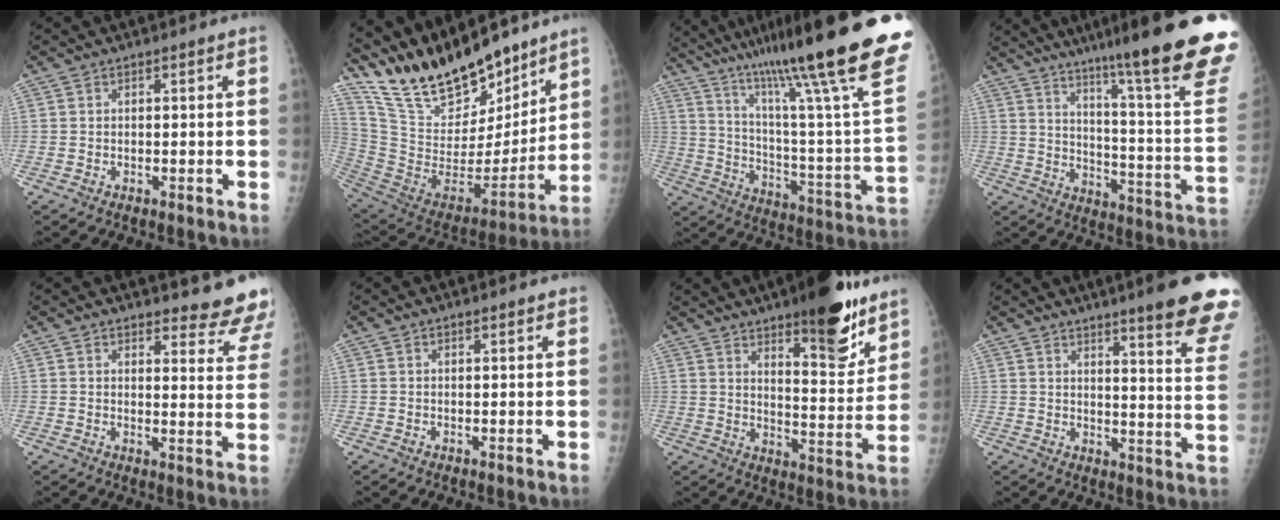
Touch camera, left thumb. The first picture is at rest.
{"total": 26.8, "force": [21.8, 8.9, 12.8], "torque": [-0.195, -0.093, 0.382]}
{"total": 35.5, "force": [24.7, 2.8, 25.3], "torque": [-0.316, -0.104, 0.367]}
{"total": 28.8, "force": [20.3, 1.9, 20.3], "torque": [-0.240, -0.111, 0.282]}
{"total": 12.4, "force": [12.0, 1.9, 2.6], "torque": [0.005, -0.113, 0.117]}
{"total": 1.2, "force": [1.0, 0.2, 0.5], "torque": [-0.003, -0.001, 0.015]}
{"total": 16.7, "force": [11.5, 4.6, 11.2], "torque": [-0.120, -0.078, 0.175]}
{"total": 19.0, "force": [14.1, 1.3, 12.7], "torque": [-0.139, -0.089, 0.174]}